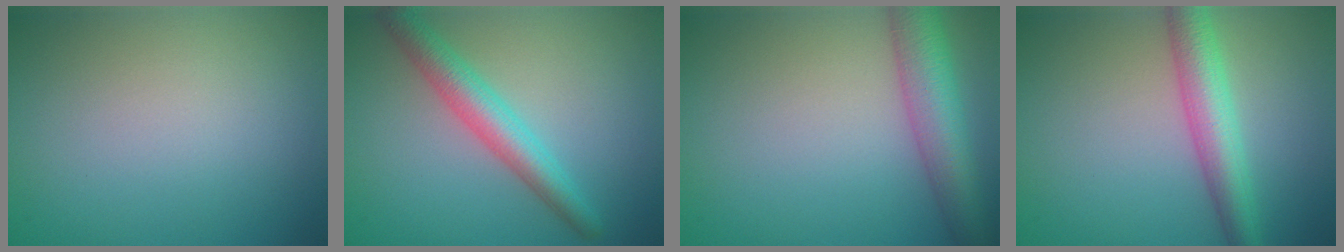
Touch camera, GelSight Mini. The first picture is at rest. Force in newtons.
{"total": 4.1, "press": 4.1, "slide": 0.1}
{"total": 6.0, "press": 6.0, "slide": 0.2}
{"total": 4.7, "press": 4.7, "slide": 0.1}